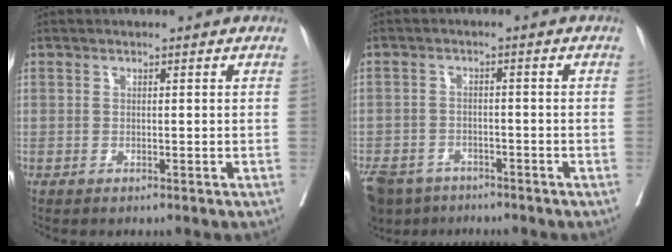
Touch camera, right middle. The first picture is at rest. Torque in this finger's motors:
{"motor_torque": [0.36, -0.34, 0.31, 0.05]}